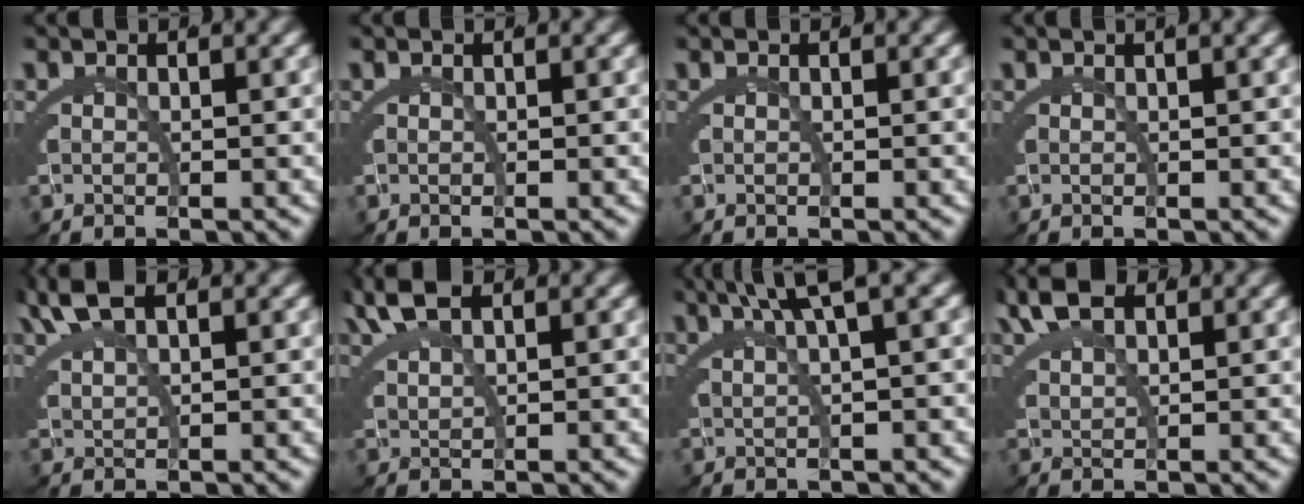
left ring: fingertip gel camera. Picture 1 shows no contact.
{"total": 0.0}
{"total": 0.0}
{"total": 0.7, "force": [0.3, -0.7, 0.2], "torque": [0.000, 0.003, 0.007]}
{"total": 2.5, "force": [2.1, -0.2, 1.4], "torque": [-0.034, 0.005, 0.046]}
{"total": 2.5, "force": [2.1, -0.2, 1.3], "torque": [-0.034, 0.004, 0.046]}
{"total": 4.9, "force": [3.0, -0.7, 3.7], "torque": [-0.037, 0.027, 0.048]}
{"total": 2.9, "force": [2.4, 0.6, 1.6], "torque": [-0.036, 0.001, 0.050]}